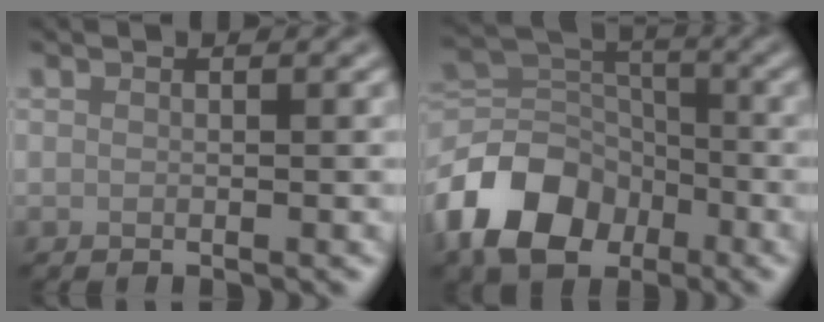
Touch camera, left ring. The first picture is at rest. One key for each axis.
{"total": 9.2, "fx": -4.9, "fy": 6.2, "fz": 4.8, "tx": -0.090, "ty": -0.003, "tz": -0.109}